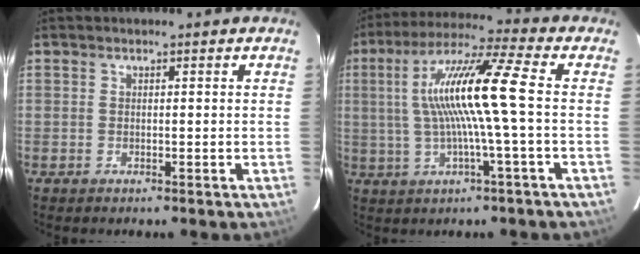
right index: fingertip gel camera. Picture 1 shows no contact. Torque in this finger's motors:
{"motor_torque": [1.12, -0.26, 1.05, 0.21]}